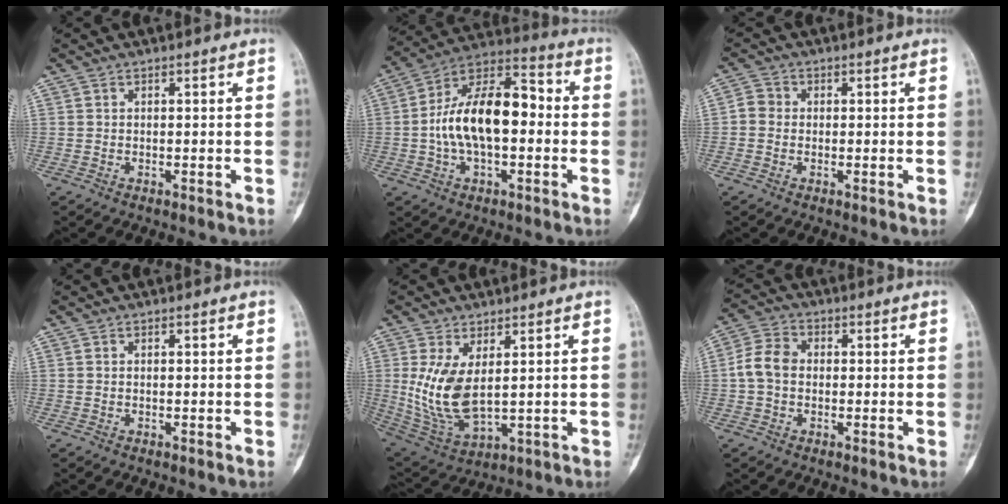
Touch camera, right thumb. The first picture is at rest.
{"total": 17.0, "force": [-0.9, 8.9, 14.5], "torque": [-0.244, 0.042, -0.026]}
{"total": 2.5, "force": [-0.3, 2.2, 1.1], "torque": [-0.013, 0.006, -0.016]}
{"total": 0.0}
{"total": 11.5, "force": [1.8, 5.7, 9.9], "torque": [-0.199, -0.019, 0.055]}
{"total": 6.1, "force": [-0.3, 4.6, 3.9], "torque": [-0.073, 0.018, -0.015]}